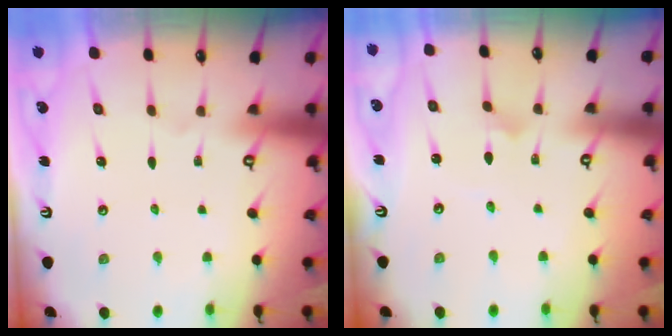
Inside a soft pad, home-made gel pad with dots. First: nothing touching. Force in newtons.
{"total": 2.2, "press": 2.2, "slide": 0.2}